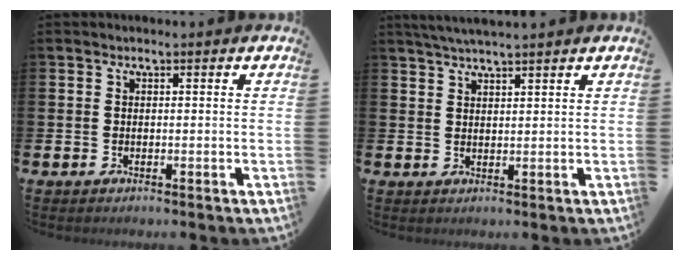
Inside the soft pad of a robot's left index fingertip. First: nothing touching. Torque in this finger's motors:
{"motor_torque": [-0.14, -0.58, 0.31, 0.13]}